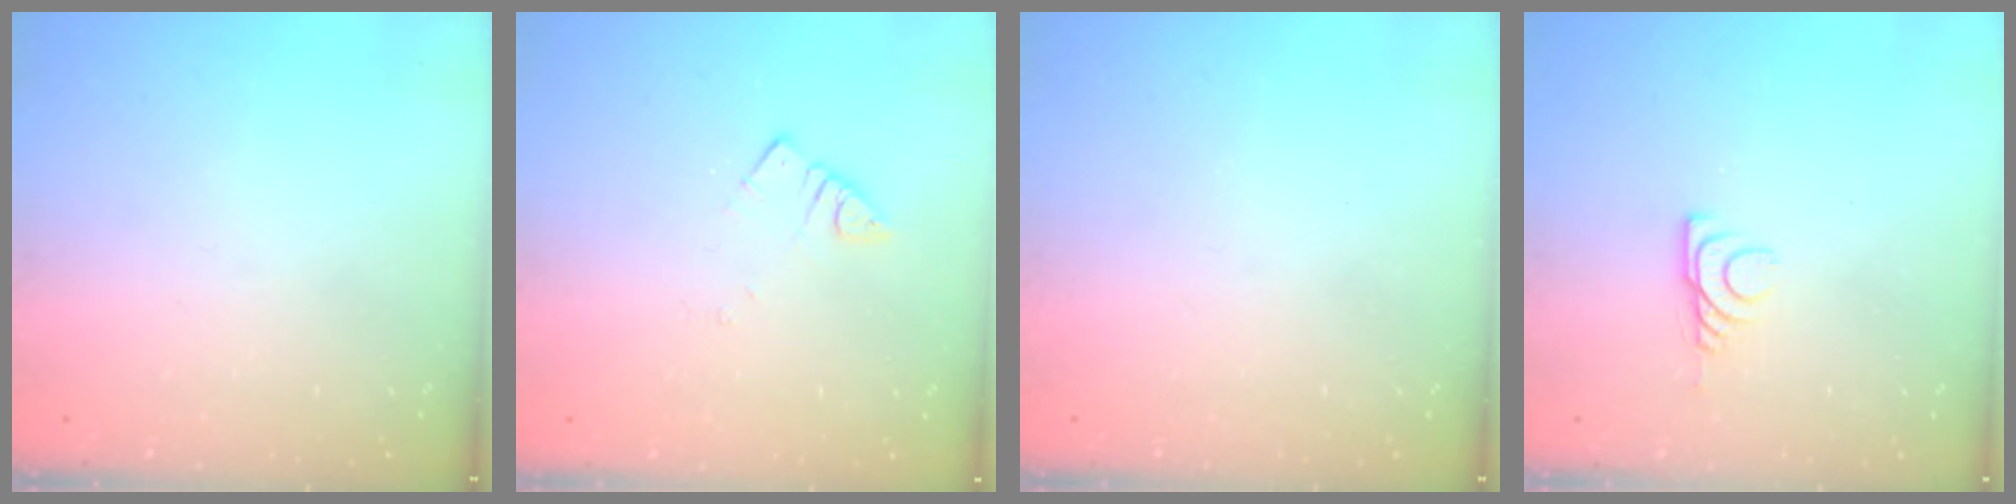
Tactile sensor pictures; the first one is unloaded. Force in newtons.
{"total": 2.5, "press": 2.5, "slide": 0.3}
{"total": 0.0}
{"total": 6.3, "press": 6.3, "slide": 0.9}